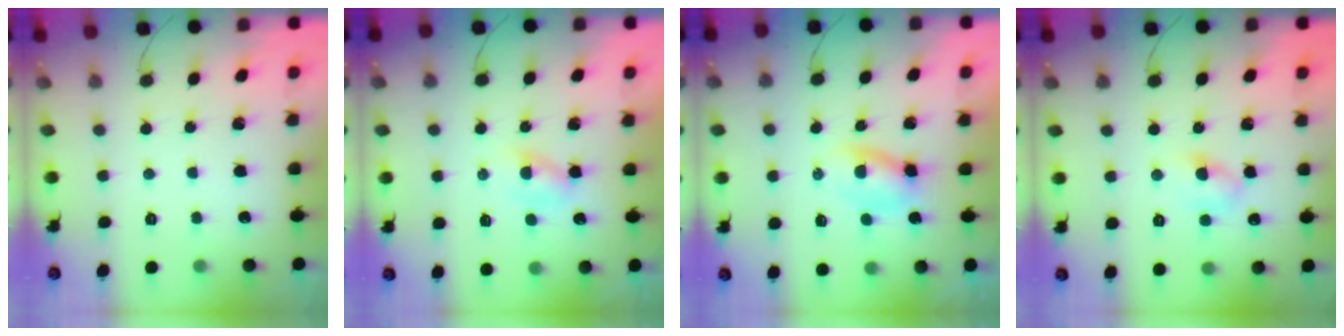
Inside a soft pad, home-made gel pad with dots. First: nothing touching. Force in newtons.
{"total": 1.7, "press": 1.5, "slide": 0.7}
{"total": 2.2, "press": 2.0, "slide": 1.1}
{"total": 5.4, "press": 5.2, "slide": 1.6}